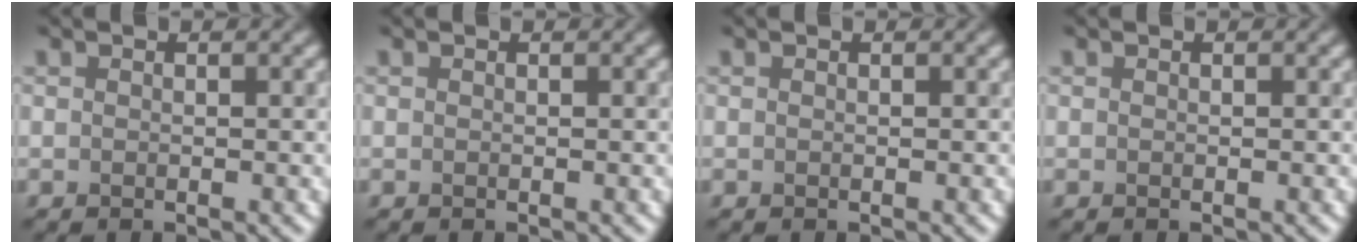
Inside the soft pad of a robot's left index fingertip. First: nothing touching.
{"total": 0.0}
{"total": 0.0}
{"total": 0.0}